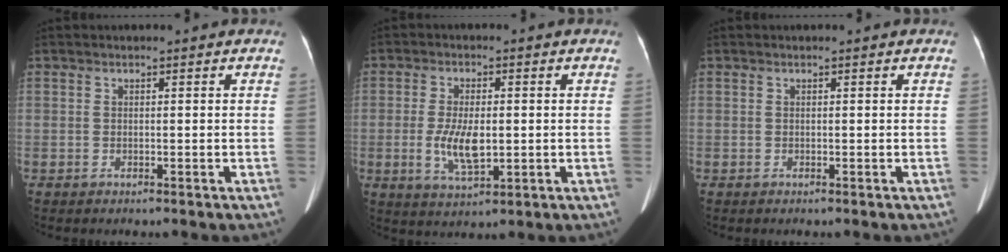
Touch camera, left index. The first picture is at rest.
{"total": 6.5, "force": [-0.7, 2.4, 6.0], "torque": [-0.123, -0.007, -0.008]}
{"total": 0.0}